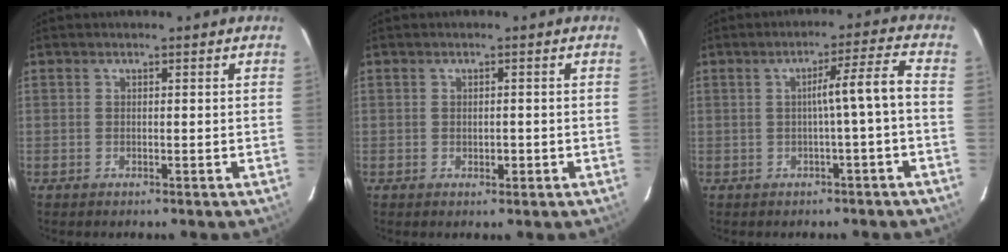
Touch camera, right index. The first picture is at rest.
{"total": 1.4, "force": [-0.3, 0.8, 1.1], "torque": [-0.017, 0.000, -0.002]}
{"total": 5.3, "force": [-0.7, -1.0, 5.1], "torque": [-0.076, 0.013, -0.009]}